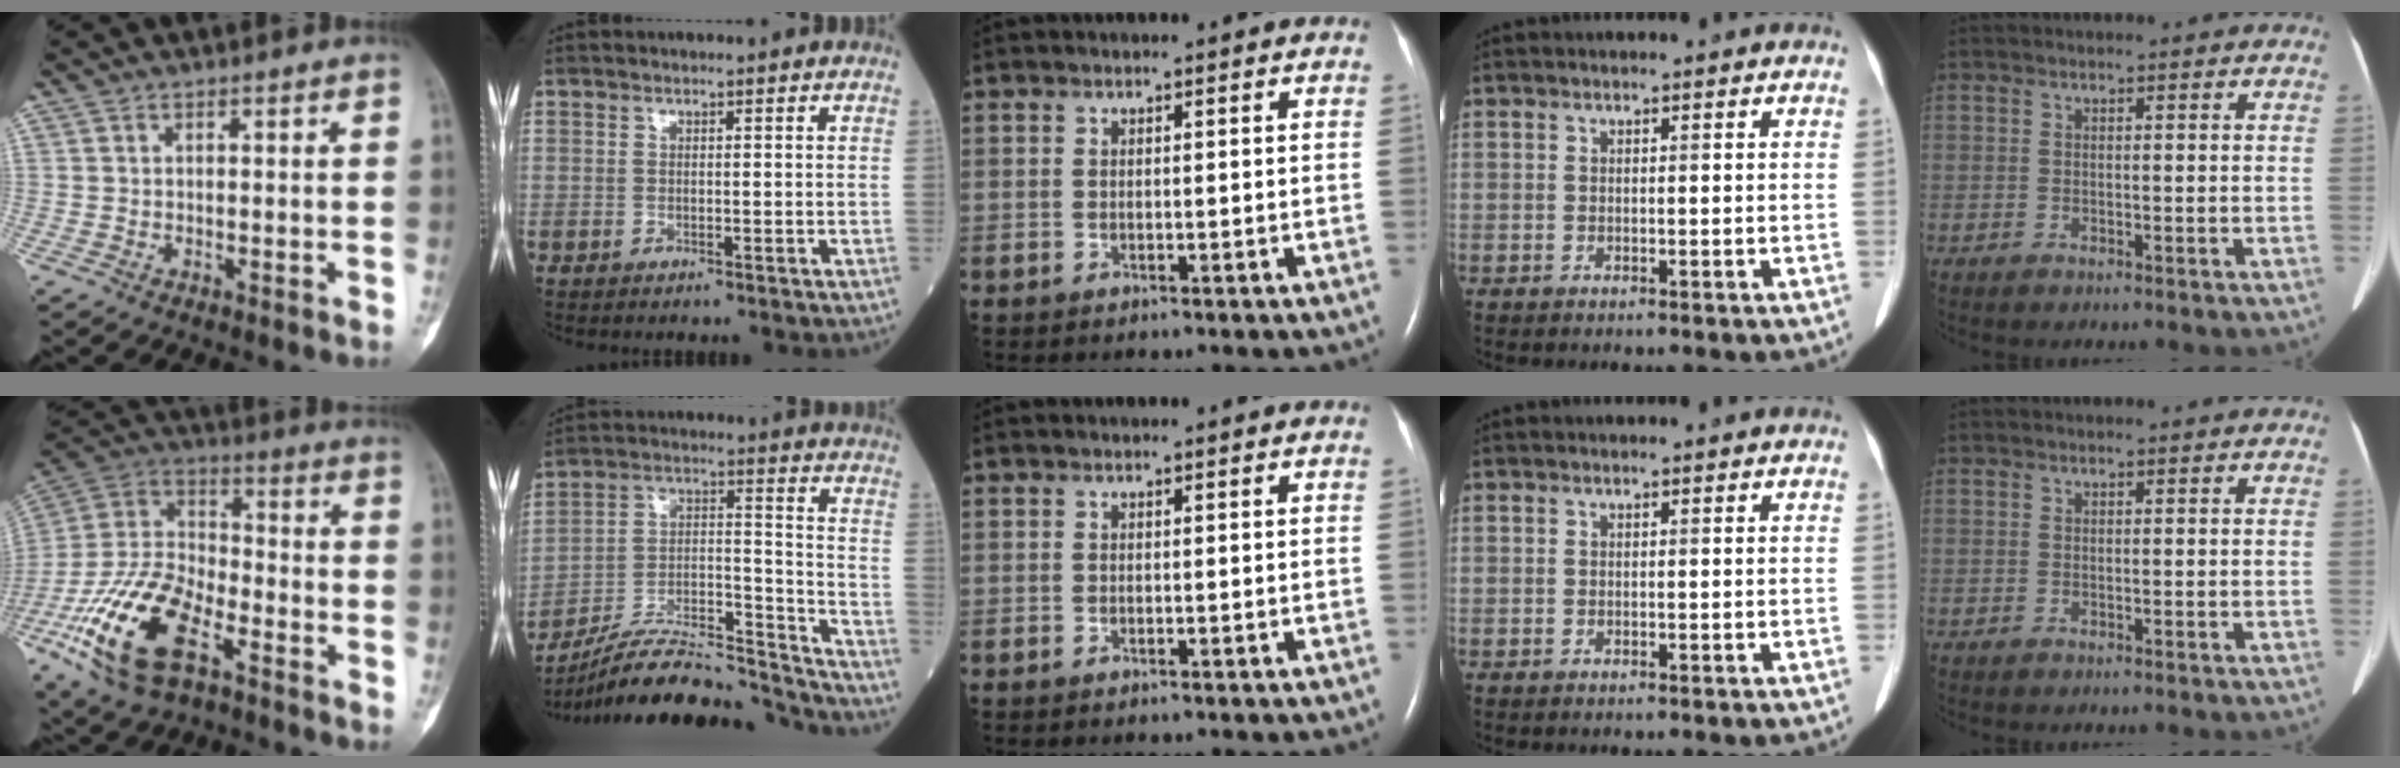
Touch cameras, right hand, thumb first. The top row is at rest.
{"thumb": {"total": 20.8, "force": [-9.7, 10.3, 15.2], "torque": [-0.305, 0.043, -0.180]}, "index": {"total": 21.3, "force": [-20.2, 1.8, 6.5], "torque": [-0.120, 0.018, -0.332]}}